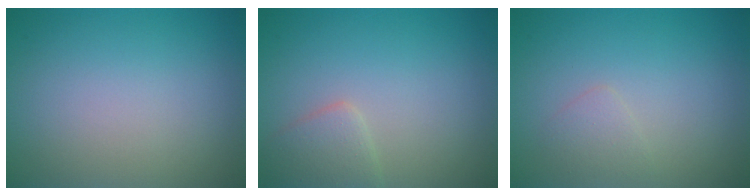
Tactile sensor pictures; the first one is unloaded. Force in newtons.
{"total": 2.1, "press": 2.1, "slide": 0.1}
{"total": 1.2, "press": 1.2, "slide": 0.1}